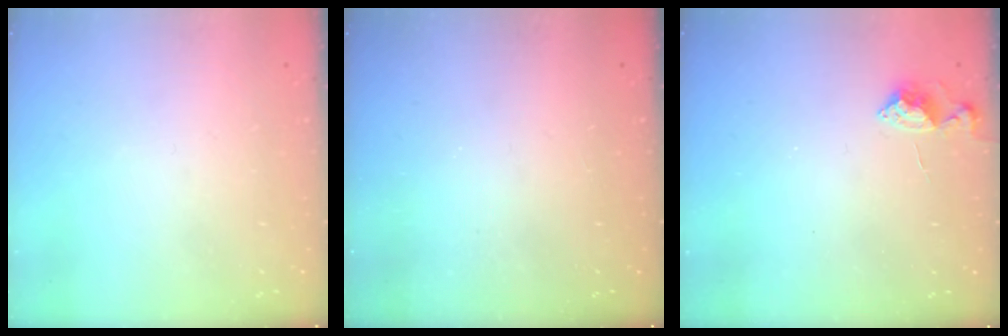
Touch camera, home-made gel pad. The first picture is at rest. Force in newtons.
{"total": 0.6, "press": 0.6, "slide": 0.2}
{"total": 4.7, "press": 4.7, "slide": 0.7}